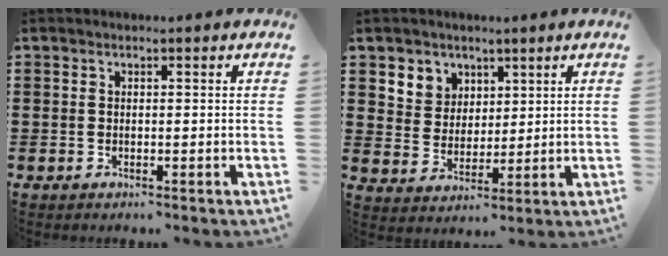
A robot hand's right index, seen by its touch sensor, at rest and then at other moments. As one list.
[{"total": 5.4, "force": [3.2, 4.4, 0.1], "torque": [-0.023, 0.004, 0.058]}]